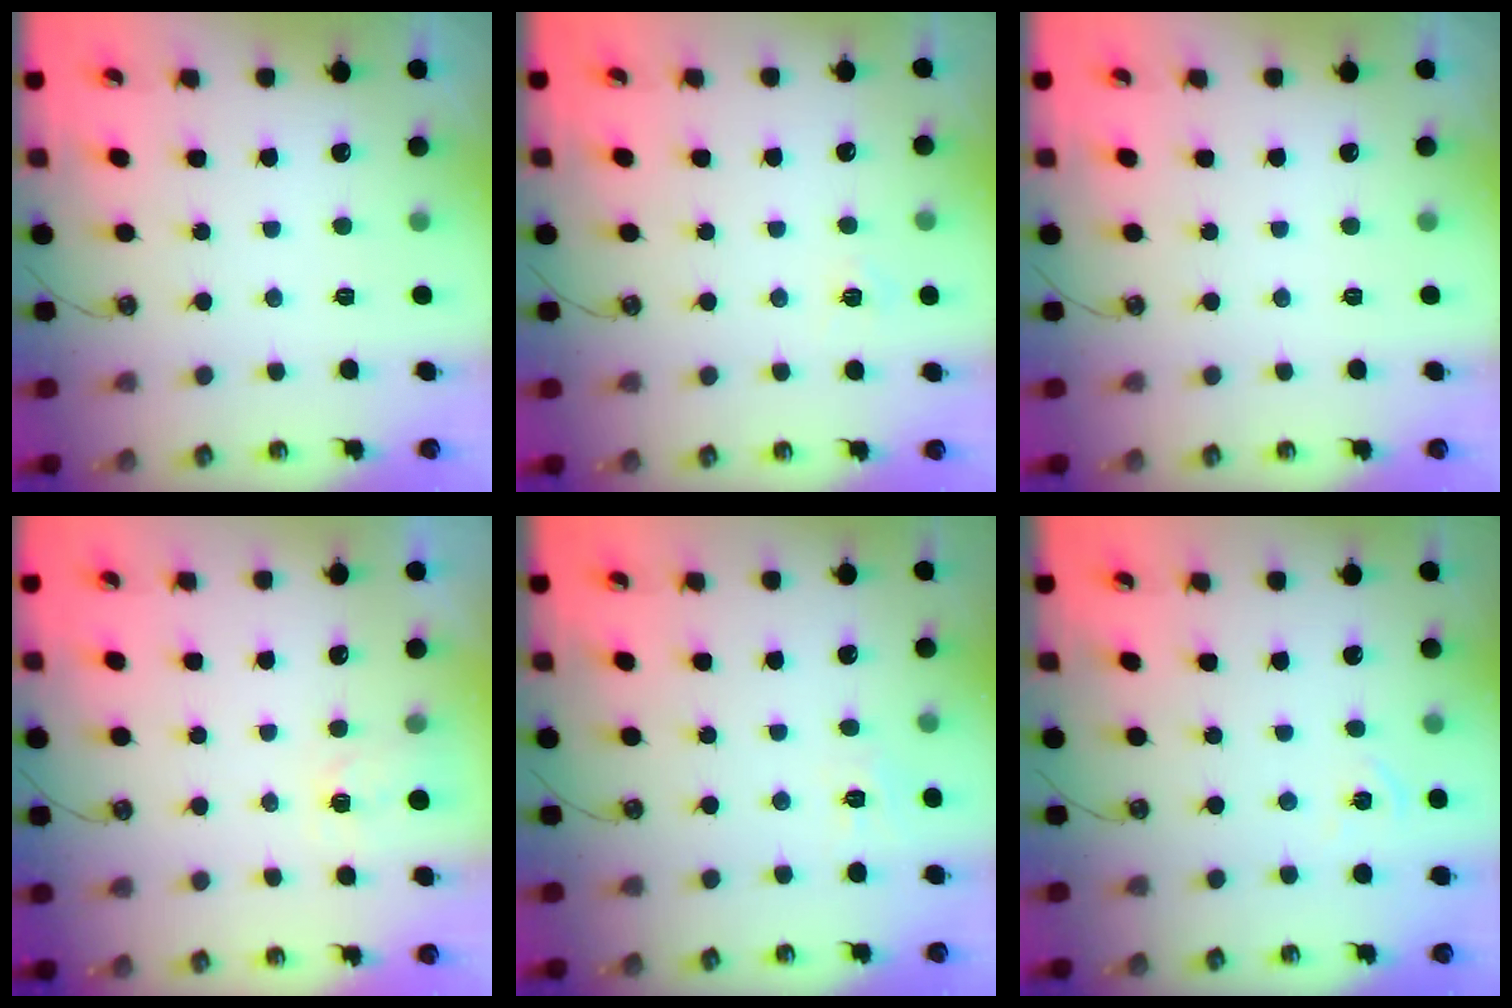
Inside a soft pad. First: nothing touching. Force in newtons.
{"total": 5.1, "press": 5.1, "slide": 0.4}
{"total": 0.0}
{"total": 2.9, "press": 2.9, "slide": 0.5}
{"total": 3.0, "press": 3.0, "slide": 0.1}
{"total": 3.8, "press": 3.8, "slide": 0.5}